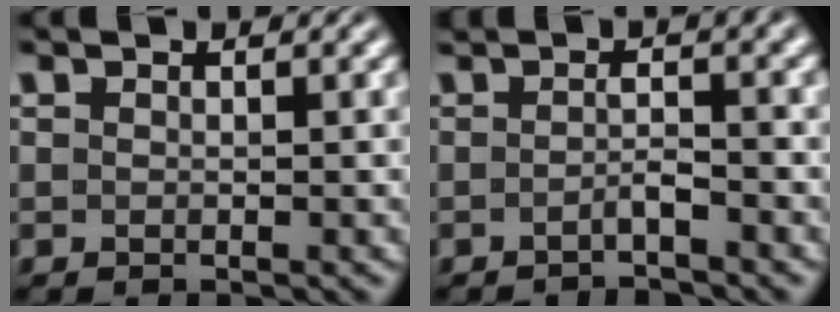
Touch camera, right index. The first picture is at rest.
{"total": 2.2, "force": [-1.6, -0.5, 1.4], "torque": [-0.018, -0.001, -0.028]}